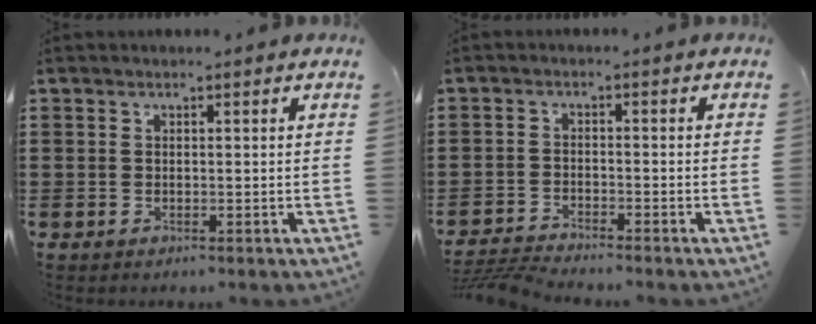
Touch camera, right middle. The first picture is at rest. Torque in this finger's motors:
{"motor_torque": [0.58, -0.23, 0.10, 0.02]}